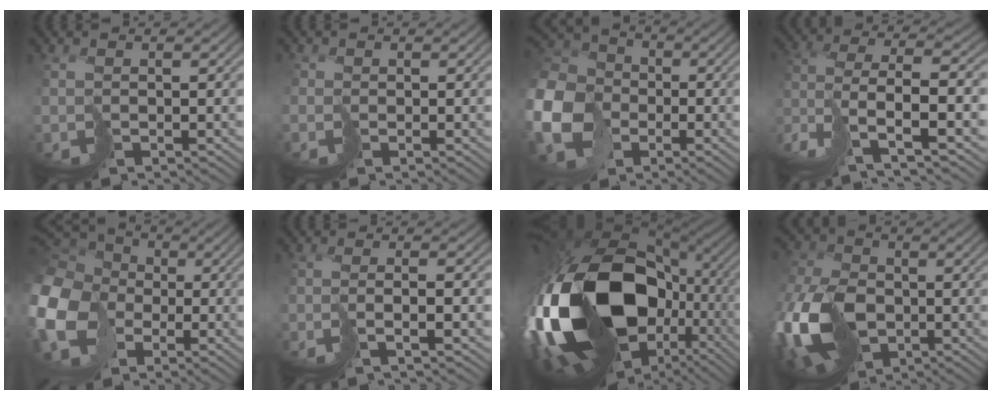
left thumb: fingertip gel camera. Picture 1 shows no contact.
{"total": 1.0, "force": [-0.2, 0.4, -0.8], "torque": [0.023, 0.002, -0.013]}
{"total": 15.0, "force": [-4.9, 11.8, 7.9], "torque": [-0.249, -0.035, -0.098]}
{"total": 11.0, "force": [-7.0, 2.3, 8.2], "torque": [-0.176, -0.004, -0.128]}
{"total": 17.9, "force": [-4.0, 14.8, 9.3], "torque": [-0.275, -0.030, -0.091]}
{"total": 2.1, "force": [-1.1, -0.8, 1.6], "torque": [-0.013, 0.007, -0.027]}
{"total": 21.5, "force": [-0.7, 13.8, 16.5], "torque": [-0.373, -0.046, 0.016]}
{"total": 15.6, "force": [-4.9, 10.5, 10.5], "torque": [-0.256, -0.034, -0.090]}